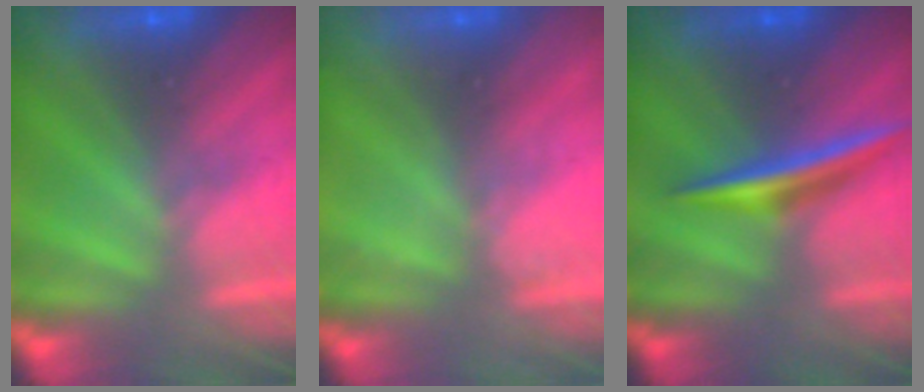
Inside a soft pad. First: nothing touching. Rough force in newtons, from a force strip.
{"total": 2.2}
{"total": 1.9}